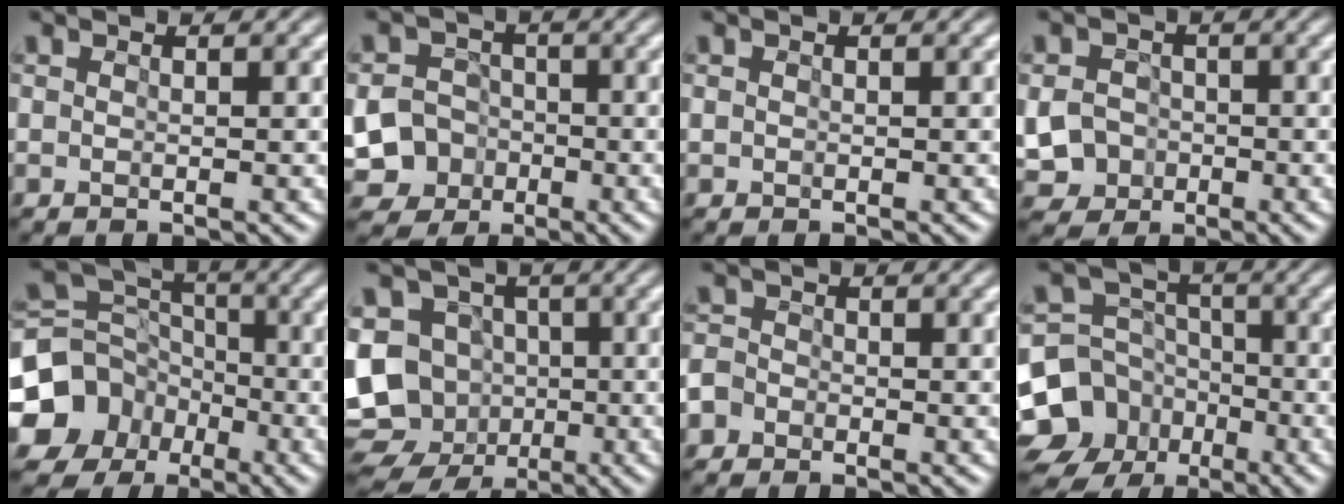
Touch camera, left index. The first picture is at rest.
{"total": 10.0, "force": [-3.7, 9.0, 2.3], "torque": [-0.076, -0.020, -0.073]}
{"total": 0.0}
{"total": 7.6, "force": [-2.9, 6.7, 1.9], "torque": [-0.050, -0.015, -0.067]}
{"total": 12.7, "force": [-6.2, 10.4, 3.9], "torque": [-0.111, -0.033, -0.114]}
{"total": 11.6, "force": [-3.2, 10.0, 4.9], "torque": [-0.111, -0.010, -0.055]}
{"total": 3.7, "force": [-2.4, 2.7, 0.7], "torque": [-0.015, -0.002, -0.049]}
{"total": 11.1, "force": [-6.2, 8.7, 2.8], "torque": [-0.091, -0.025, -0.112]}